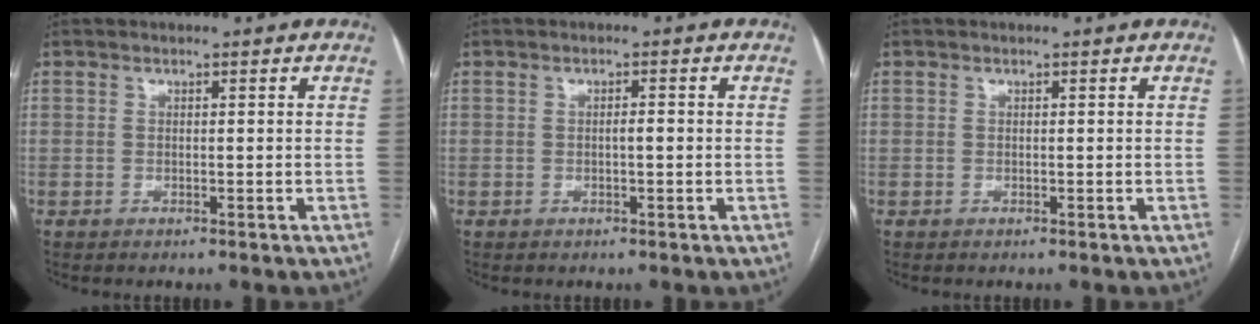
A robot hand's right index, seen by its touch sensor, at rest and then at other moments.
{"total": 1.2, "force": [-0.2, 0.2, 1.2], "torque": [-0.019, 0.003, -0.003]}
{"total": 0.0}